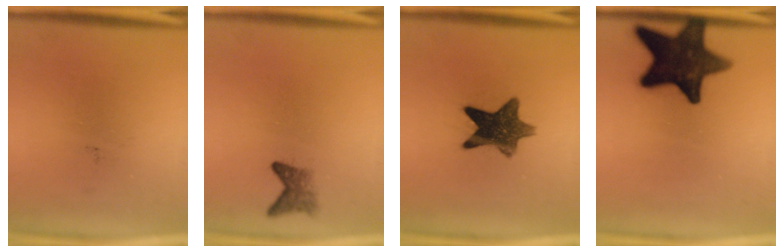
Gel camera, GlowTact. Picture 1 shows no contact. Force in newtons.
{"total": 2.4}
{"total": 10.6}
{"total": 16.2}